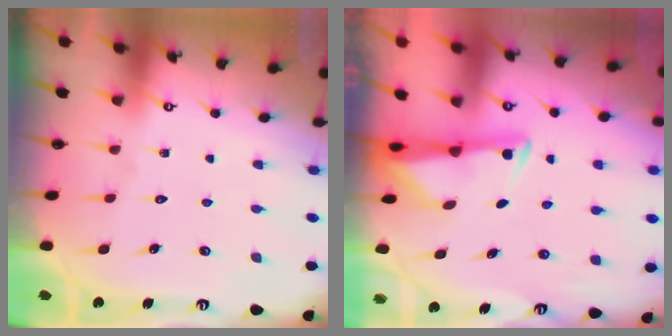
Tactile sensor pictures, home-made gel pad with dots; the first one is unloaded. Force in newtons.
{"total": 3.1, "press": 3.1, "slide": 0.5}